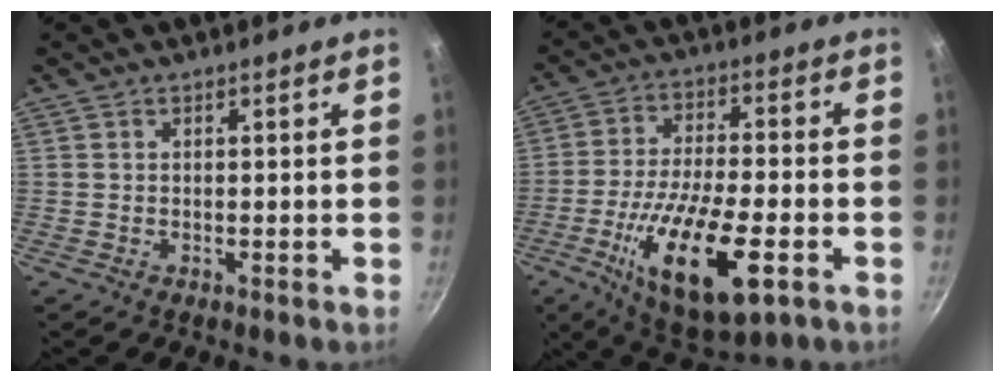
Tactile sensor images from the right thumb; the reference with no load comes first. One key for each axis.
{"total": 19.4, "fx": -7.1, "fy": 6.9, "fz": 16.7, "tx": -0.293, "ty": 0.011, "tz": -0.119}